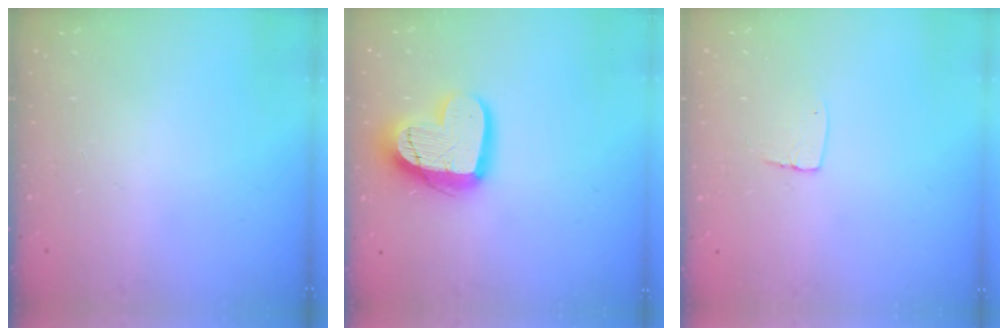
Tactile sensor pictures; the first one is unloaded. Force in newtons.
{"total": 16.1, "press": 16.1, "slide": 1.0}
{"total": 5.3, "press": 5.3, "slide": 0.4}